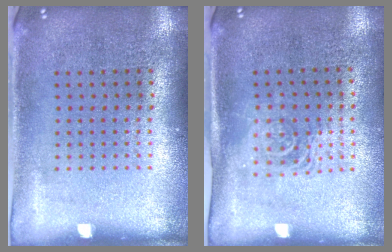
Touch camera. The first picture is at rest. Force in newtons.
{"total": 1.6, "press": 1.3, "slide": 0.9}